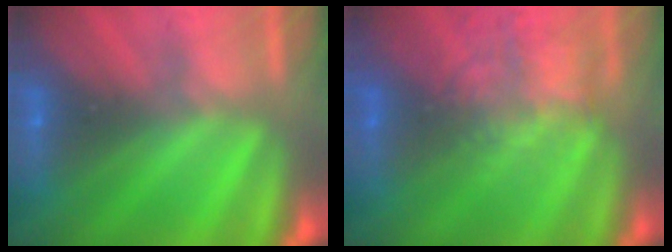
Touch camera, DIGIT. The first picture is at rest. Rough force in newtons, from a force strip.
{"total": 2.1}